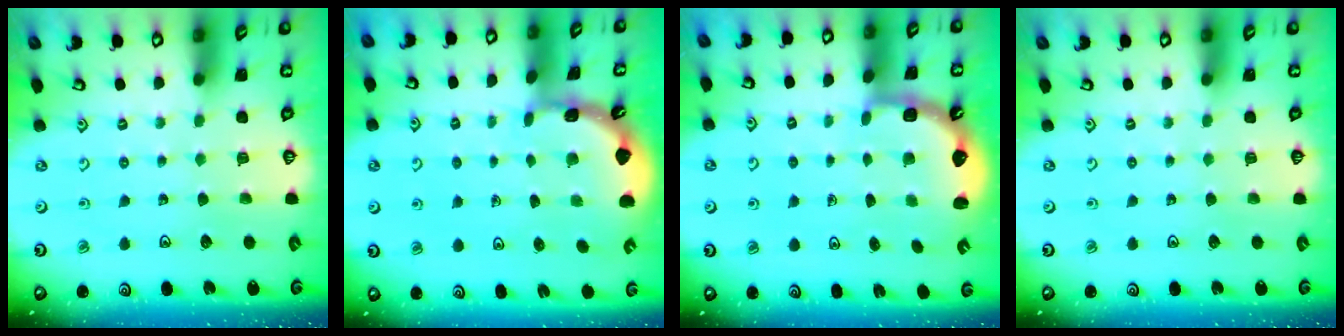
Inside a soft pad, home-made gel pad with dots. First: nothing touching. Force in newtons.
{"total": 1.8, "press": 1.8, "slide": 0.2}
{"total": 2.6, "press": 2.3, "slide": 1.3}
{"total": 0.0}